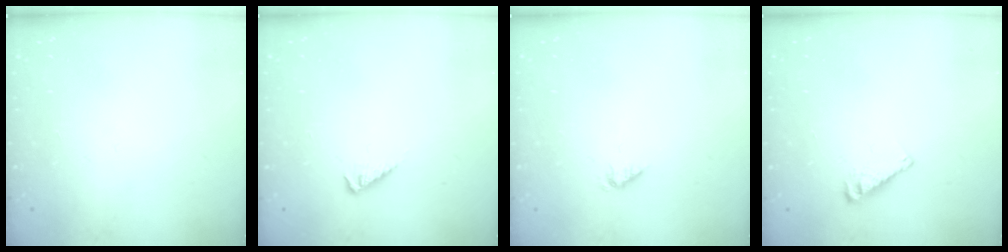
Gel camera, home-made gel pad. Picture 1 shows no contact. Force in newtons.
{"total": 3.2, "press": 3.2, "slide": 0.6}
{"total": 1.2, "press": 1.2, "slide": 0.2}
{"total": 6.3, "press": 6.3, "slide": 0.4}